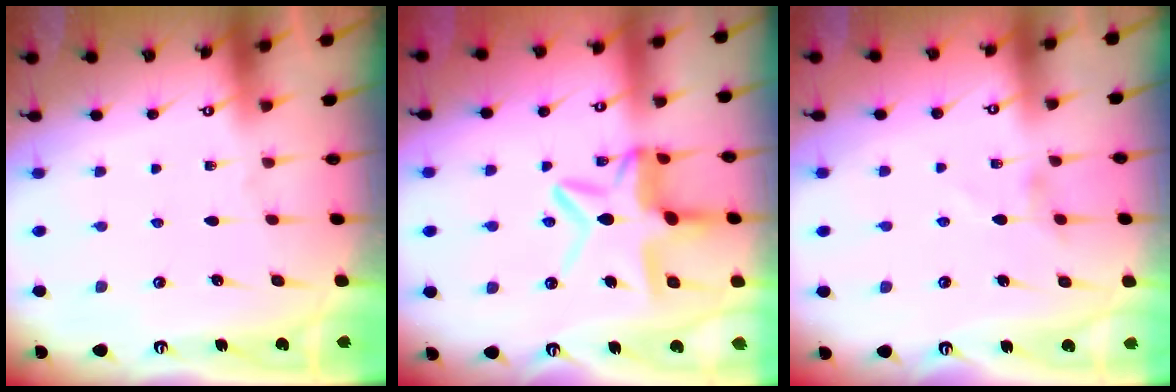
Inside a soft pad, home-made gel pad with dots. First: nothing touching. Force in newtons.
{"total": 11.8, "press": 11.7, "slide": 1.1}
{"total": 2.5, "press": 2.5, "slide": 0.4}